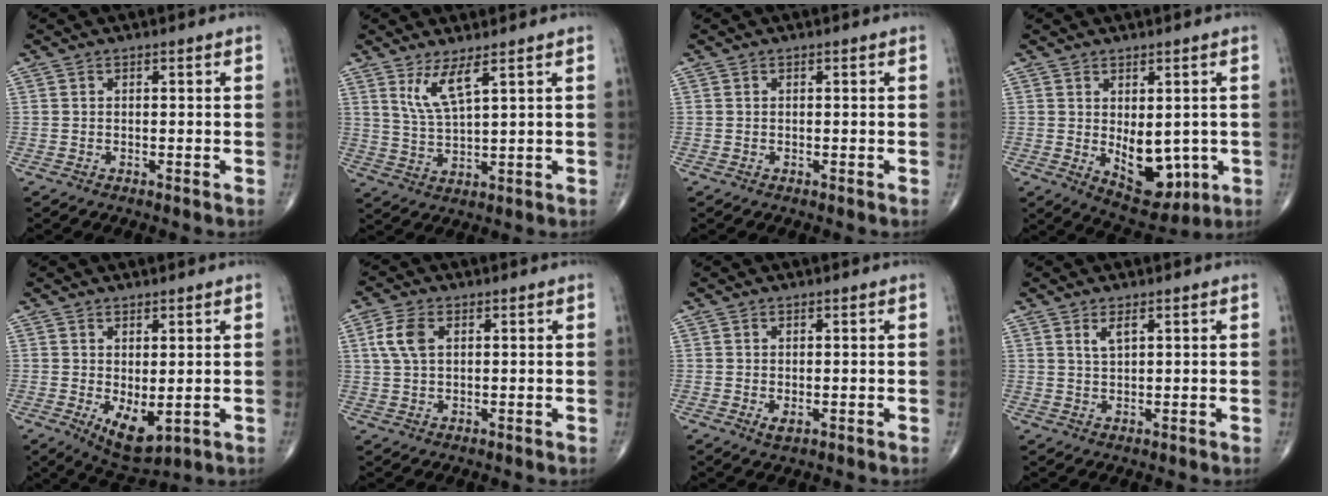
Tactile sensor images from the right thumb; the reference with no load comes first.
{"total": 5.8, "force": [3.3, 0.9, 4.6], "torque": [-0.098, -0.032, 0.074]}
{"total": 0.0}
{"total": 9.8, "force": [-0.9, 5.5, 8.0], "torque": [-0.085, -0.015, 0.009]}
{"total": 6.8, "force": [-0.9, 3.1, 6.0], "torque": [-0.086, -0.015, 0.003]}
{"total": 5.3, "force": [1.5, 3.1, 4.0], "torque": [-0.093, 0.006, 0.029]}
{"total": 1.5, "force": [-0.2, 0.7, 1.3], "torque": [-0.023, -0.005, 0.001]}
{"total": 2.3, "force": [1.3, 0.8, 1.8], "torque": [-0.036, -0.005, 0.028]}